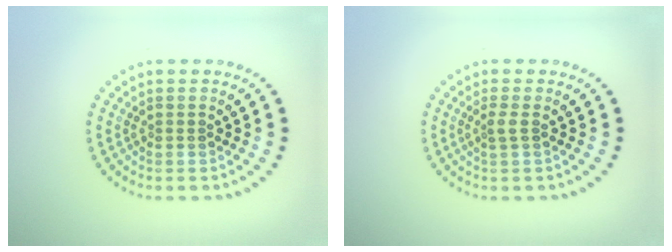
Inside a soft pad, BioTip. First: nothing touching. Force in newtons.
{"total": 0.9, "press": 0.7, "slide": 0.5}